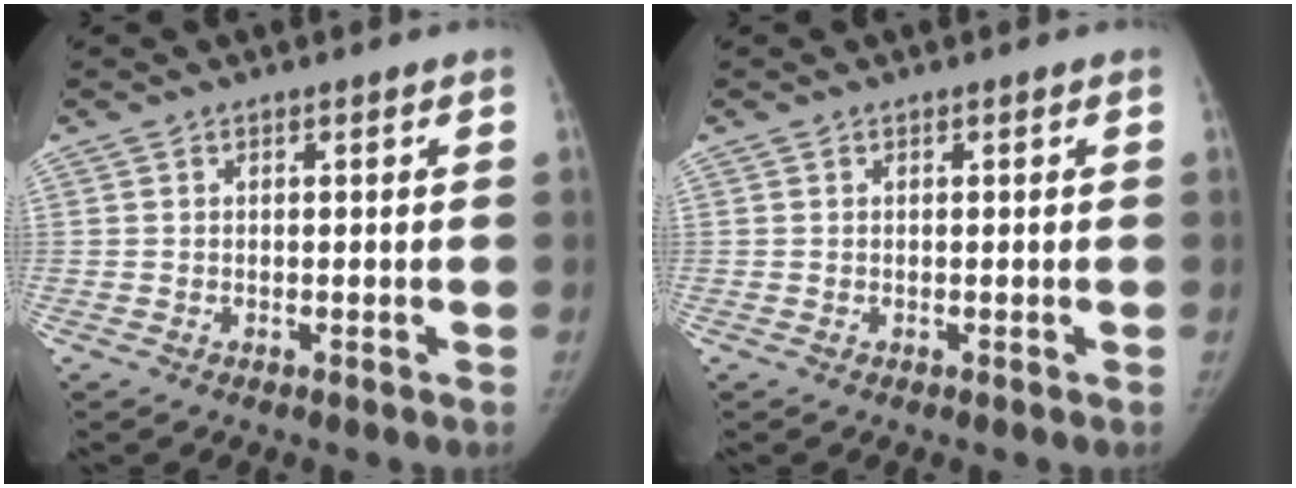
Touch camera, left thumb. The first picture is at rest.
{"total": 0.0}